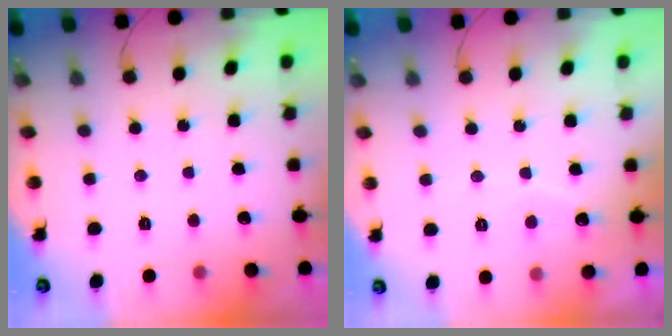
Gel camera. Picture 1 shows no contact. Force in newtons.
{"total": 2.7, "press": 2.7, "slide": 0.2}